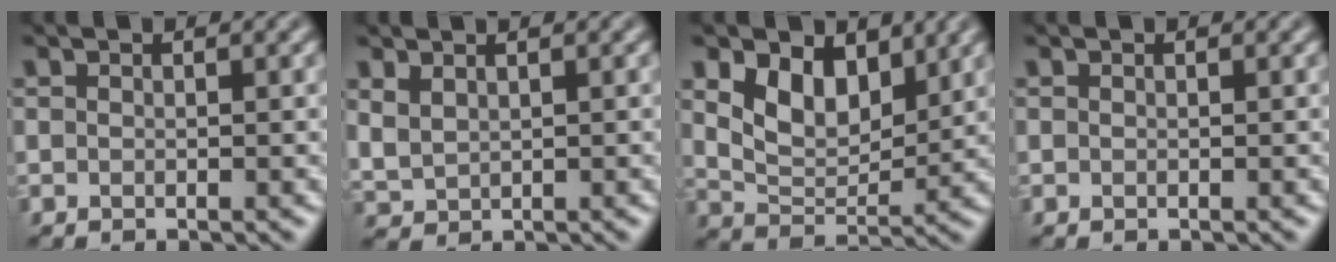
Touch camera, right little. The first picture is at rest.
{"total": 1.7, "force": [1.1, 0.9, 0.8], "torque": [-0.026, -0.002, 0.029]}
{"total": 5.2, "force": [2.5, 3.2, 3.2], "torque": [-0.070, -0.012, 0.040]}
{"total": 0.0}